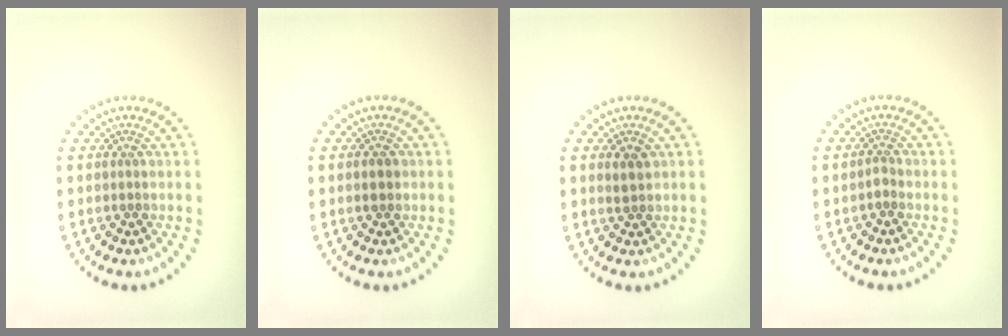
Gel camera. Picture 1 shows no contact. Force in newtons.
{"total": 1.0, "press": 1.0, "slide": 0.0}
{"total": 1.4, "press": 1.3, "slide": 0.5}
{"total": 0.9, "press": 0.6, "slide": 0.6}